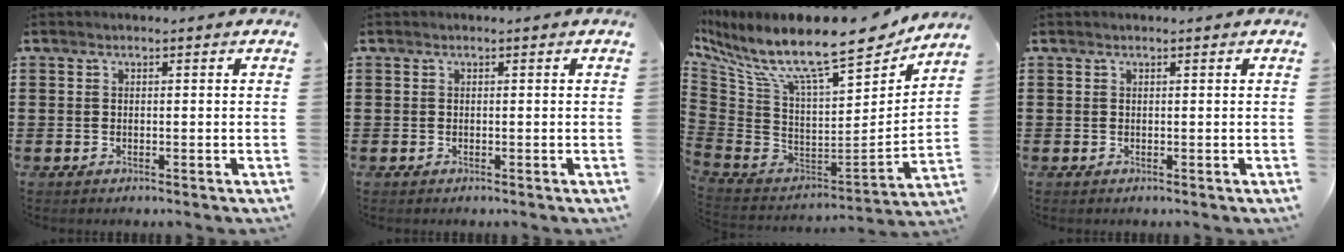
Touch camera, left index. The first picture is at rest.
{"total": 0.0}
{"total": 14.4, "force": [10.1, 2.8, 9.8], "torque": [-0.198, -0.076, 0.164]}
{"total": 0.0}